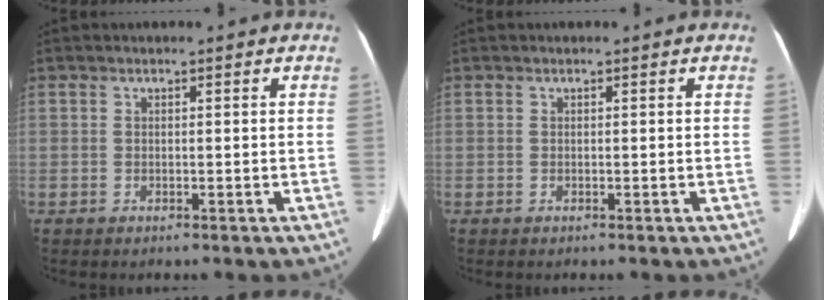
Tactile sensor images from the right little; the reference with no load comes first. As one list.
[{"total": 0.0}]